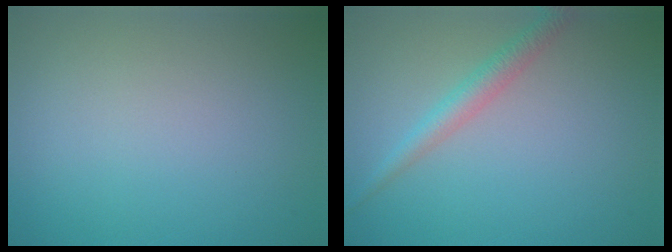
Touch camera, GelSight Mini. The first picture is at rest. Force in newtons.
{"total": 2.2, "press": 2.2, "slide": 0.1}